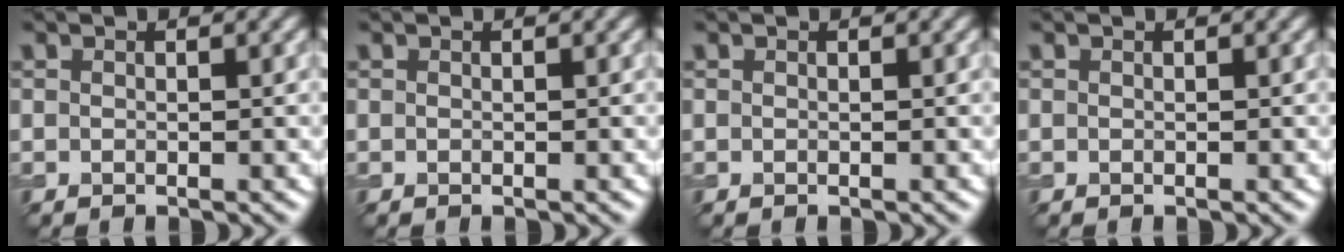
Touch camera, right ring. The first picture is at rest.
{"total": 0.0}
{"total": 0.0}
{"total": 0.0}